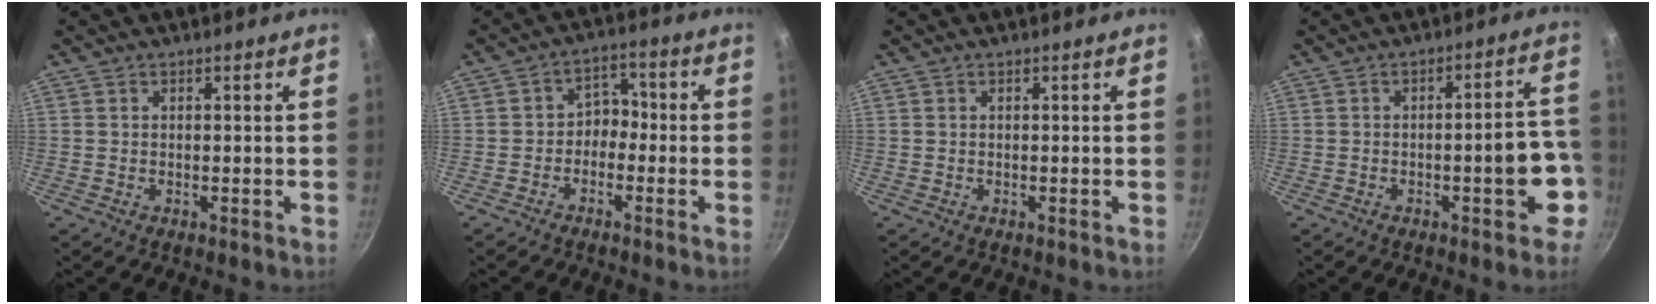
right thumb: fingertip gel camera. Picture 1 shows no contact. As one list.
[{"total": 4.7, "force": [-1.5, 3.6, 2.5], "torque": [-0.004, 0.030, -0.038]}, {"total": 0.0}, {"total": 9.0, "force": [-3.2, 3.2, 7.8], "torque": [-0.068, 0.042, -0.038]}]